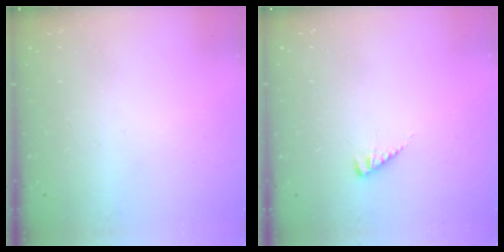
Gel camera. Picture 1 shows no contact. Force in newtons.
{"total": 3.9, "press": 3.9, "slide": 0.5}